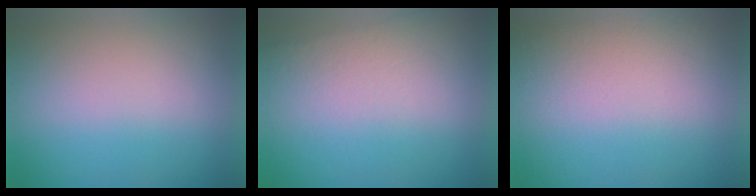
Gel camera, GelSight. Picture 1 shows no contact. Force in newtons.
{"total": 3.1}
{"total": 1.4}